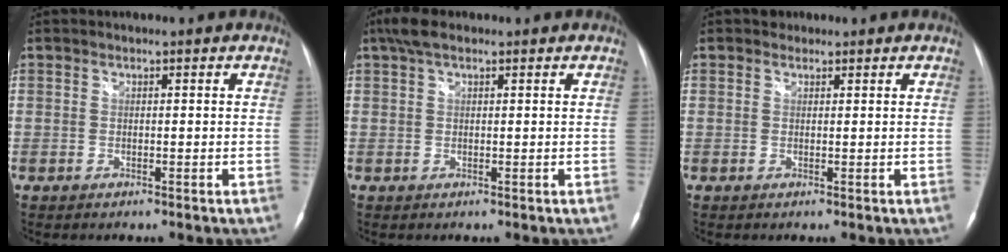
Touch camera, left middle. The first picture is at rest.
{"total": 3.6, "force": [2.4, 1.3, 2.3], "torque": [-0.056, 0.024, 0.047]}
{"total": 1.0, "force": [0.7, 0.7, 0.0], "torque": [0.001, 0.003, 0.007]}